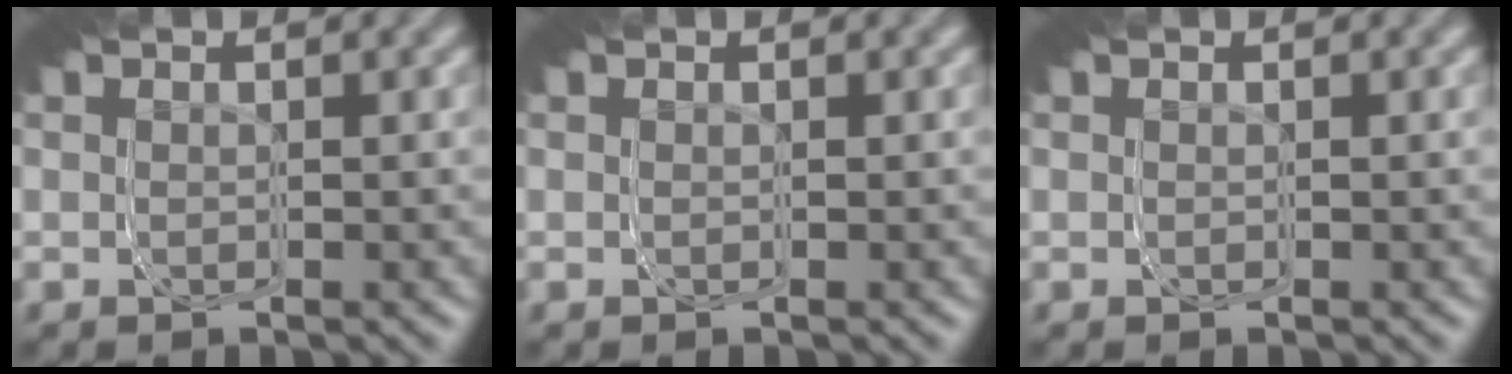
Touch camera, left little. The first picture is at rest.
{"total": 0.0}
{"total": 0.0}